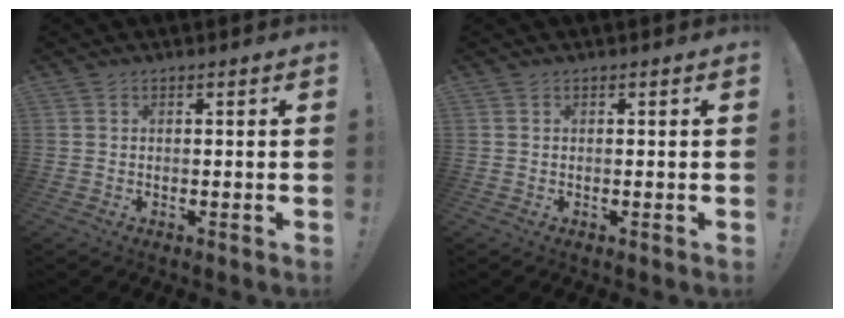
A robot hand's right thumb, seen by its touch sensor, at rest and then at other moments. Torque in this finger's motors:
{"motor_torque": [0.00, 0.00, 0.00, 0.00, 0.00]}